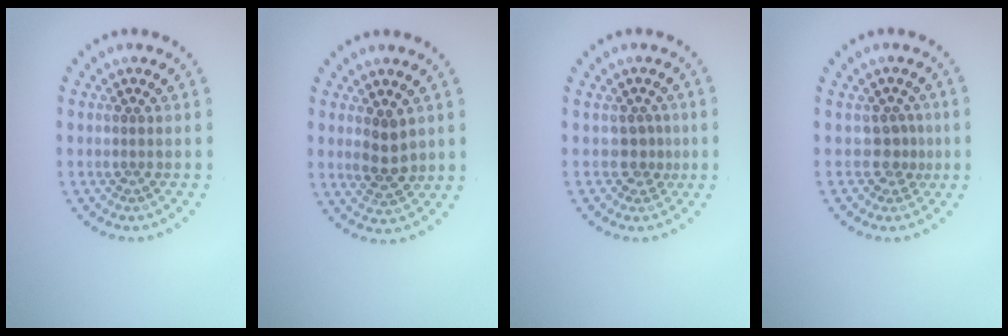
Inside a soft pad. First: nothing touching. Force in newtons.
{"total": 2.6, "press": 2.5, "slide": 0.7}
{"total": 1.7, "press": 1.2, "slide": 1.2}
{"total": 1.9, "press": 1.3, "slide": 1.3}